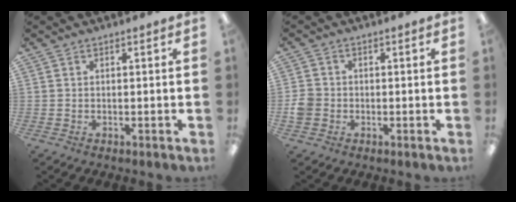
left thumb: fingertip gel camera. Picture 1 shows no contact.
{"total": 3.6, "force": [-0.6, 3.4, 1.2], "torque": [-0.013, 0.005, -0.012]}